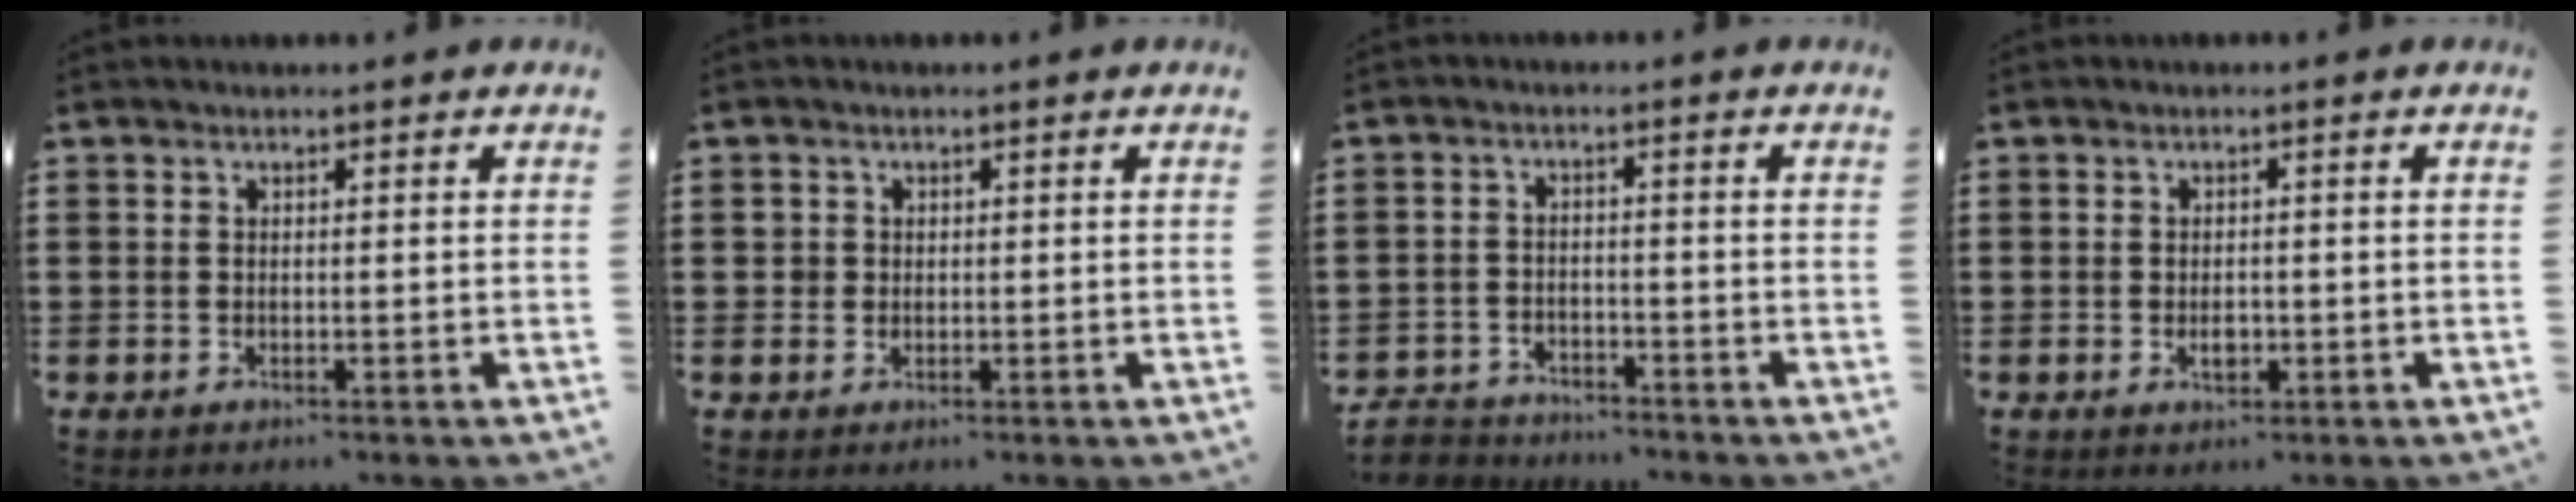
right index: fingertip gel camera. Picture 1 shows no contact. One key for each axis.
{"total": 1.3, "fx": 0.2, "fy": 1.3, "fz": 0.2, "tx": -0.008, "ty": 0.006, "tz": 0.004}
{"total": 3.1, "fx": -3.1, "fy": 0.7, "fz": -0.2, "tx": -0.012, "ty": -0.002, "tz": -0.069}
{"total": 2.2, "fx": -0.5, "fy": 1.1, "fz": 1.8, "tx": -0.034, "ty": -0.001, "tz": -0.008}